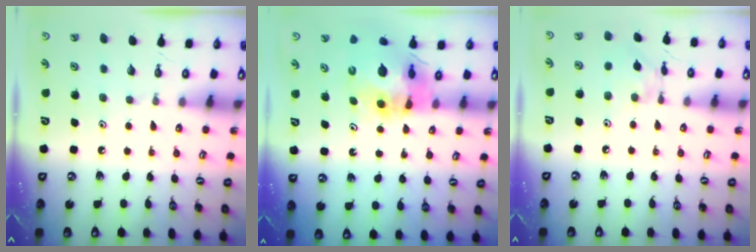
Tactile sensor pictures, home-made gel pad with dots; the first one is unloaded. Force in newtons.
{"total": 13.9, "press": 13.8, "slide": 1.5}
{"total": 2.4, "press": 2.4, "slide": 0.2}